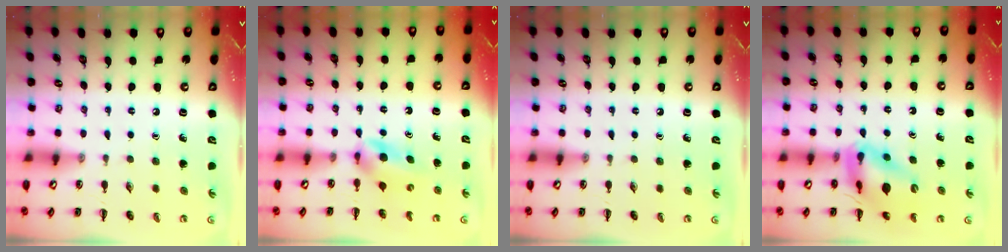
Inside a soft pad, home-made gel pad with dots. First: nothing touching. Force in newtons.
{"total": 3.9, "press": 3.8, "slide": 1.0}
{"total": 0.0}
{"total": 13.1, "press": 12.7, "slide": 3.0}